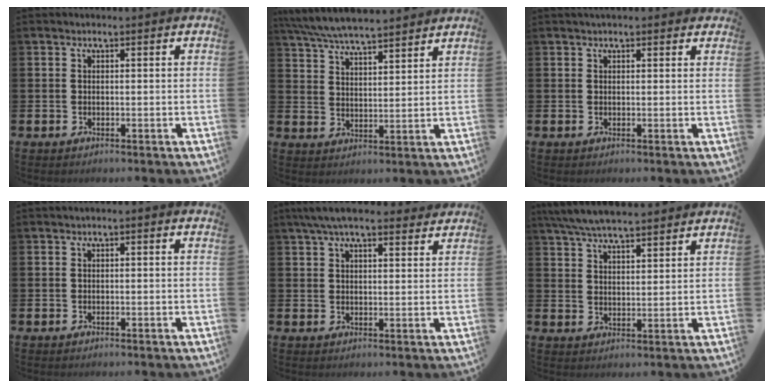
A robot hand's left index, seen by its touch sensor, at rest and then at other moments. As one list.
[{"total": 6.6, "force": [6.4, 0.5, 1.6], "torque": [-0.053, -0.032, 0.116]}, {"total": 1.5, "force": [1.3, 0.5, 0.4], "torque": [0.003, 0.000, 0.021]}, {"total": 0.0}, {"total": 5.9, "force": [5.1, 1.3, 2.6], "torque": [-0.058, -0.011, 0.094]}, {"total": 6.5, "force": [6.2, 0.8, 1.7], "torque": [-0.054, -0.022, 0.114]}]